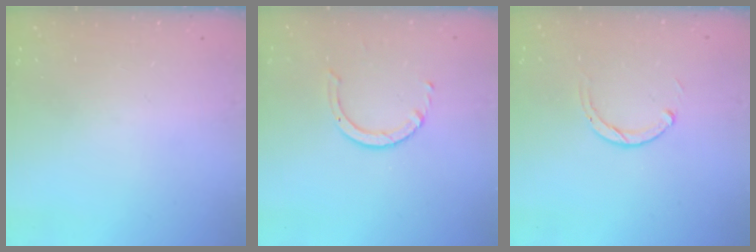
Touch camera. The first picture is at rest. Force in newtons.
{"total": 3.2, "press": 3.2, "slide": 0.4}
{"total": 2.3, "press": 2.3, "slide": 0.3}